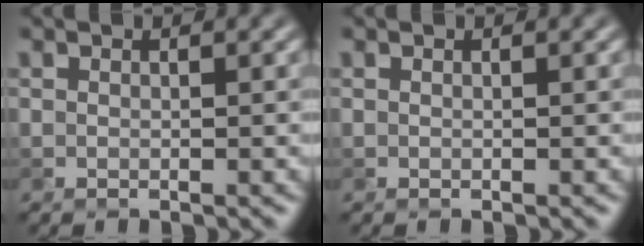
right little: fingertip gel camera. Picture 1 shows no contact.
{"total": 0.0}